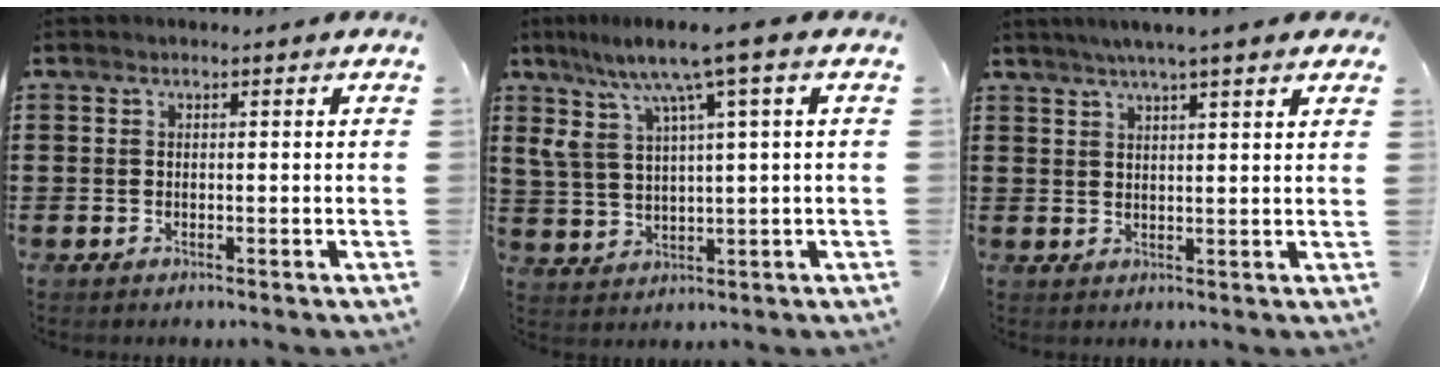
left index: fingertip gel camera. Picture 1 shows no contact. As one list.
[{"total": 9.2, "force": [4.6, 1.3, 7.8], "torque": [-0.177, -0.018, 0.074]}, {"total": 4.1, "force": [3.3, -0.2, 2.4], "torque": [-0.056, -0.003, 0.058]}]